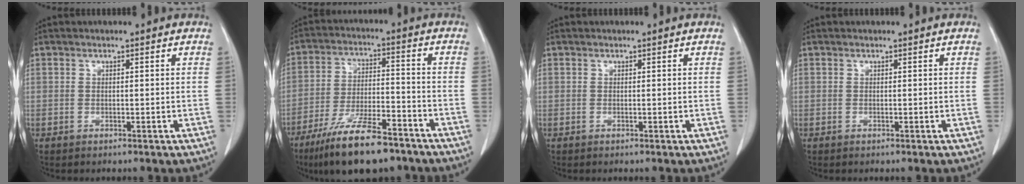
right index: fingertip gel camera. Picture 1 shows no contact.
{"total": 15.5, "force": [-11.3, 3.9, 9.9], "torque": [-0.188, -0.020, -0.198]}
{"total": 0.0}
{"total": 0.0}